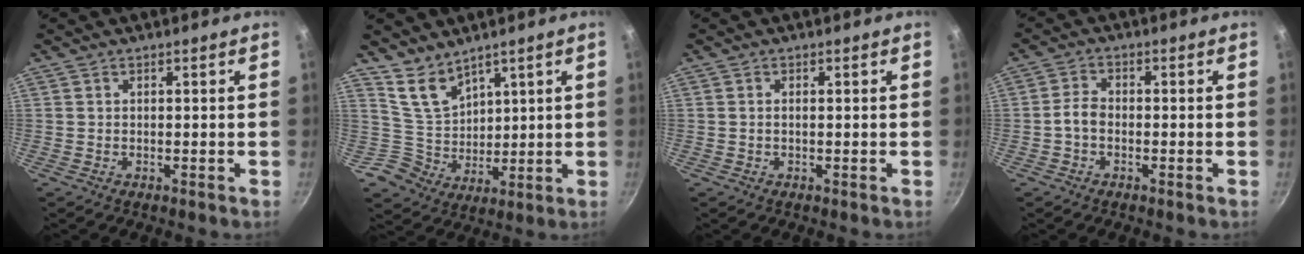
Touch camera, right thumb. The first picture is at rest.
{"total": 7.4, "force": [5.4, 4.8, 1.1], "torque": [0.003, -0.045, 0.118]}
{"total": 0.5, "force": [0.0, 0.2, 0.5], "torque": [-0.012, 0.002, -0.001]}
{"total": 3.1, "force": [-1.0, 2.0, 2.0], "torque": [-0.041, 0.020, -0.028]}